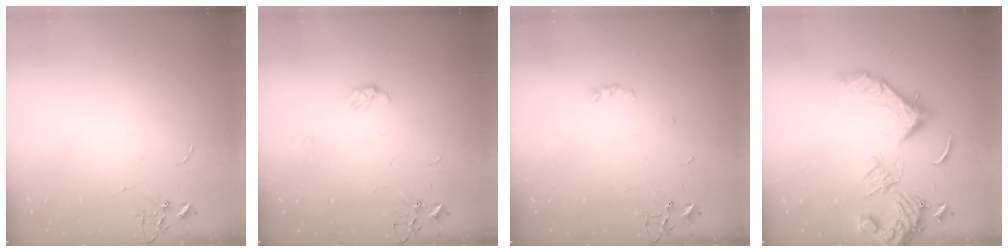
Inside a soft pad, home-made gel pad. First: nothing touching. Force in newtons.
{"total": 3.8, "press": 3.7, "slide": 0.4}
{"total": 3.7, "press": 3.7, "slide": 0.6}
{"total": 16.2, "press": 16.0, "slide": 2.2}